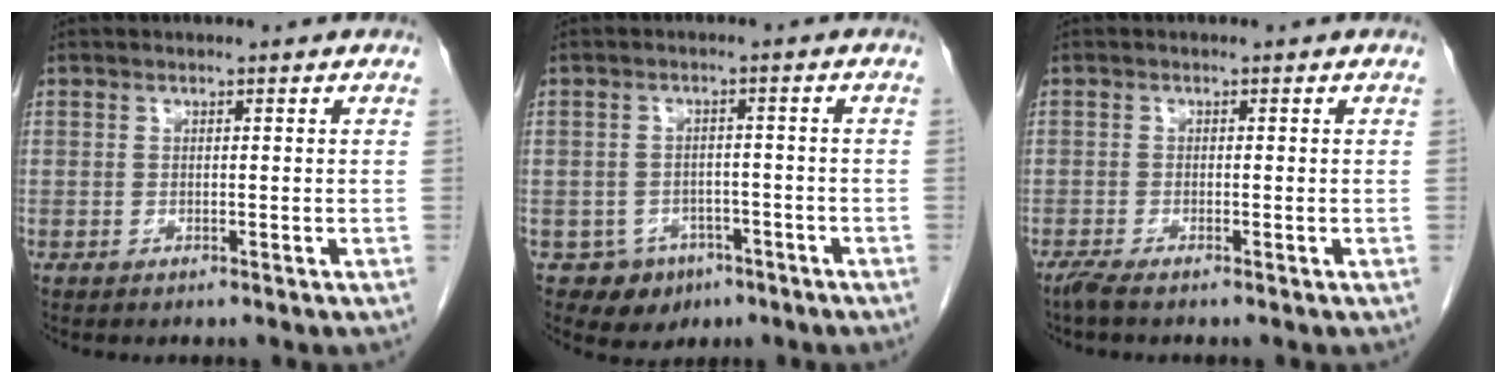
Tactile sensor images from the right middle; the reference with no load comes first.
{"total": 5.1, "force": [-2.9, 4.1, 0.9], "torque": [-0.008, 0.012, -0.032]}
{"total": 1.9, "force": [-1.6, 0.0, 1.1], "torque": [-0.029, -0.008, -0.032]}